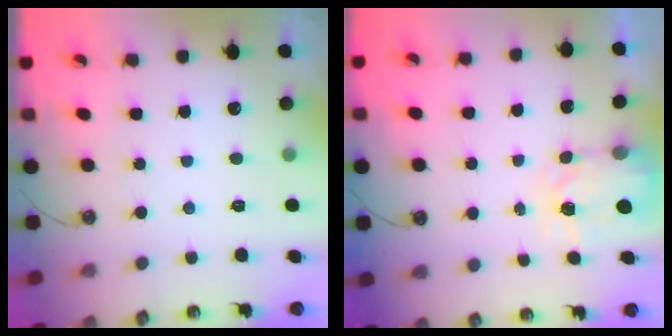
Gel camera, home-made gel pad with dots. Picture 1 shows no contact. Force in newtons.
{"total": 3.9, "press": 3.9, "slide": 0.6}